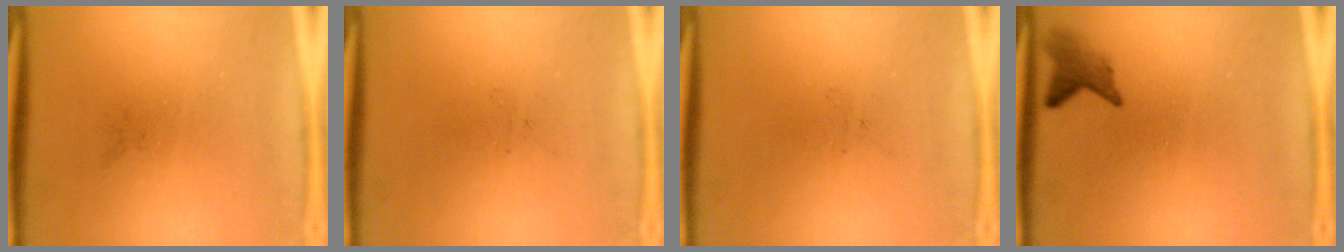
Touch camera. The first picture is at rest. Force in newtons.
{"total": 0.0}
{"total": 0.0}
{"total": 2.4}